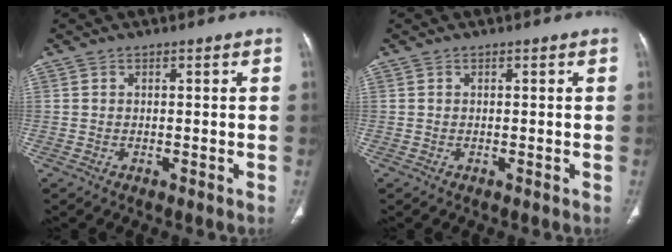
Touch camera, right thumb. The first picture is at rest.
{"total": 0.0}